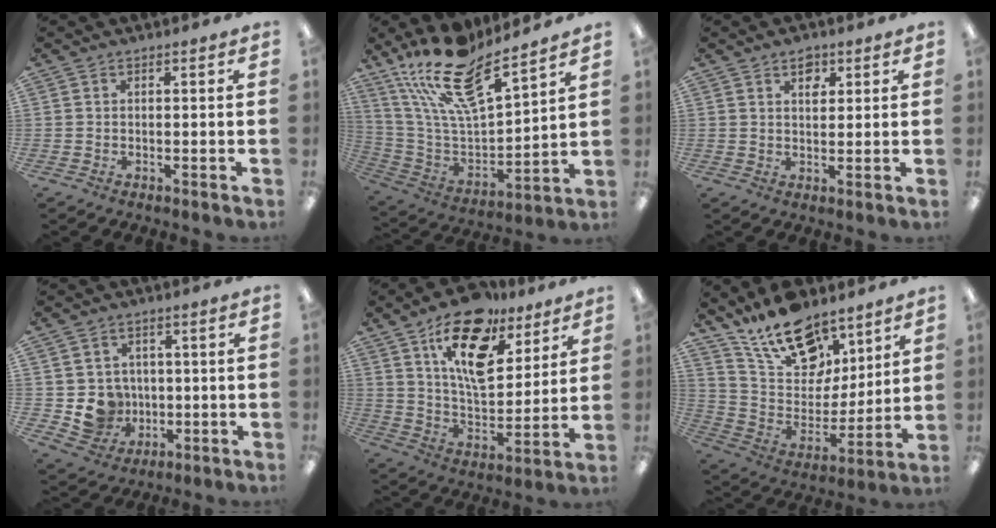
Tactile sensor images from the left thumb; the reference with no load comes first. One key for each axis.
{"total": 20.7, "fx": 15.4, "fy": 6.8, "fz": 12.1, "tx": -0.226, "ty": -0.102, "tz": 0.271}
{"total": 4.0, "fx": 2.4, "fy": 2.3, "fz": 2.1, "tx": -0.007, "ty": -0.013, "tz": 0.036}
{"total": 8.0, "fx": -0.1, "fy": 7.9, "fz": 1.5, "tx": -0.047, "ty": 0.006, "tz": 0.012}
{"total": 20.2, "fx": 11.7, "fy": 10.5, "fz": 12.7, "tx": -0.198, "ty": -0.053, "tz": 0.202}
{"total": 19.2, "fx": 13.8, "fy": 10.3, "fz": 8.3, "tx": -0.151, "ty": -0.083, "tz": 0.253}